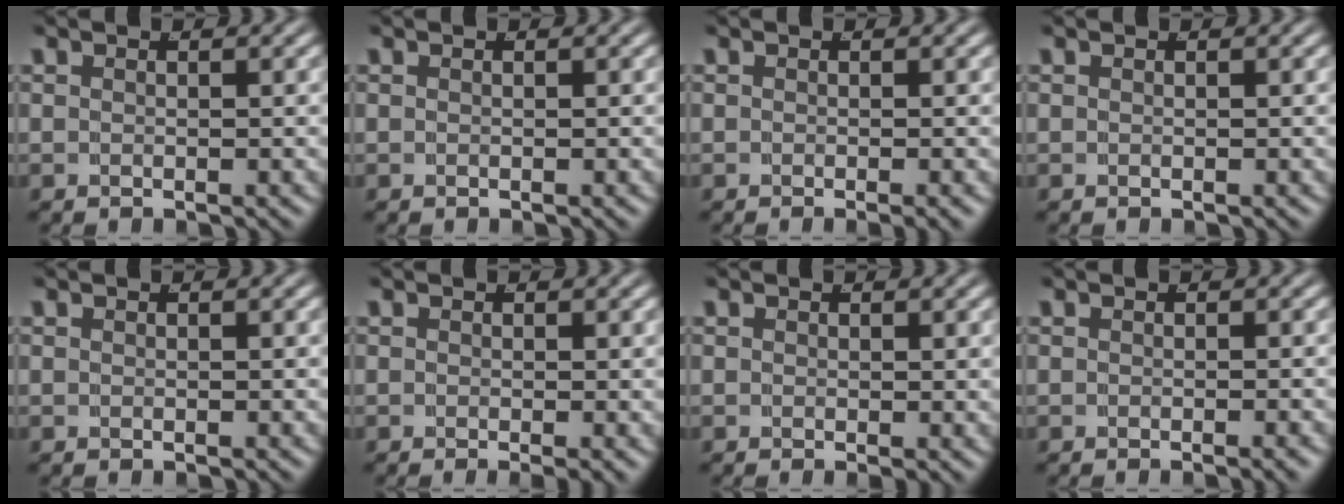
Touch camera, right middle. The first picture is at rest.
{"total": 0.0}
{"total": 1.0, "force": [-0.7, -0.2, 0.7], "torque": [-0.006, 0.000, -0.011]}
{"total": 0.0}
{"total": 0.0}
{"total": 1.2, "force": [-0.7, 0.0, 1.0], "torque": [-0.009, -0.005, -0.008]}
{"total": 0.6, "force": [-0.1, 0.1, 0.5], "torque": [-0.003, -0.004, 0.000]}
{"total": 0.7, "force": [-0.6, -0.3, 0.4], "torque": [-0.004, 0.000, -0.010]}